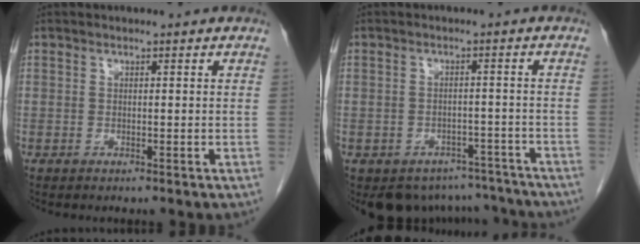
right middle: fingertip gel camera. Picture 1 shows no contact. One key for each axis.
{"total": 9.7, "fx": -8.4, "fy": 4.9, "fz": 0.9, "tx": 0.004, "ty": 0.024, "tz": -0.095}